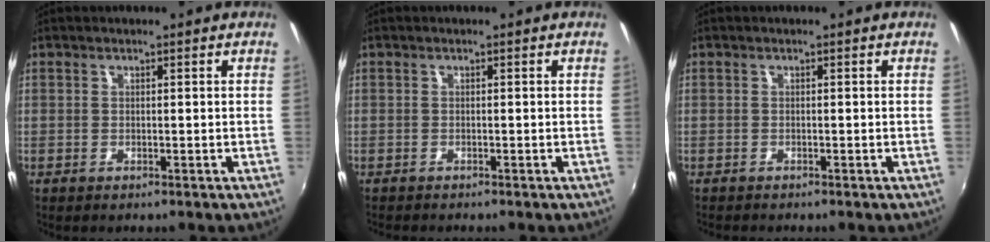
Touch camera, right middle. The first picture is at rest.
{"total": 0.6, "force": [-0.6, -0.1, 0.2], "torque": [-0.002, -0.006, -0.010]}
{"total": 0.5, "force": [-0.5, -0.1, 0.1], "torque": [0.000, -0.004, -0.009]}